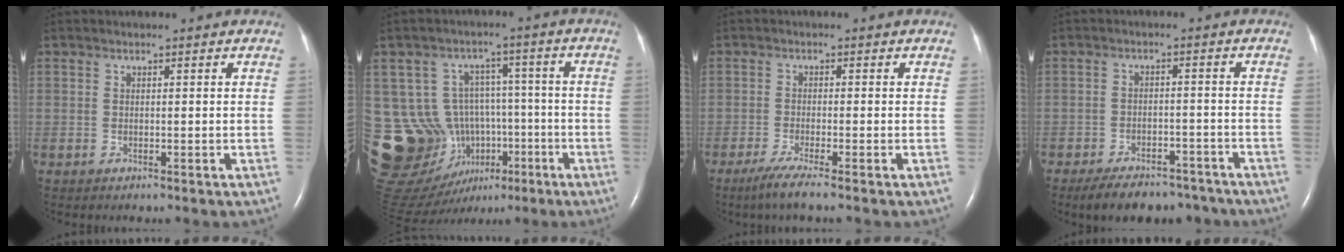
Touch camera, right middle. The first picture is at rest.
{"total": 17.4, "force": [-4.5, 14.7, 8.1], "torque": [-0.168, 0.047, -0.042]}
{"total": 3.7, "force": [-2.6, -0.4, 2.6], "torque": [-0.056, -0.012, -0.052]}
{"total": 10.4, "force": [-8.5, 4.6, 3.8], "torque": [-0.050, 0.007, -0.120]}